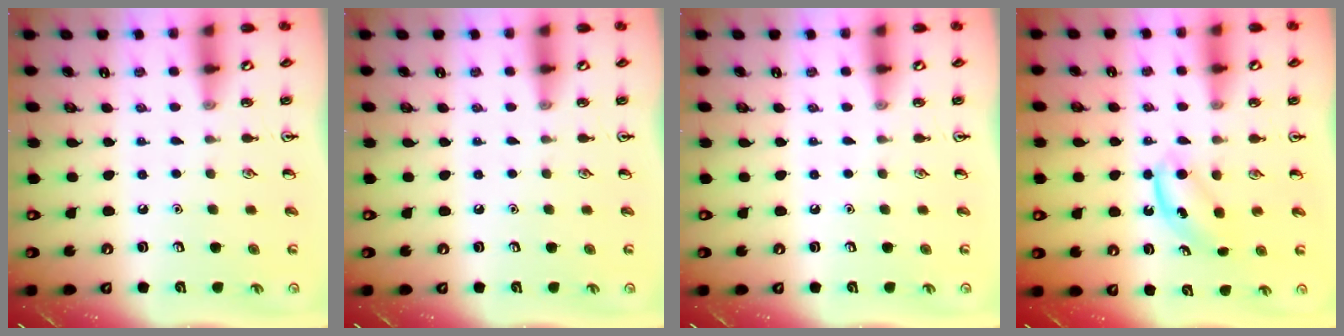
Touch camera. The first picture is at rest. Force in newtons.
{"total": 0.0}
{"total": 0.0}
{"total": 5.0, "press": 4.9, "slide": 1.1}